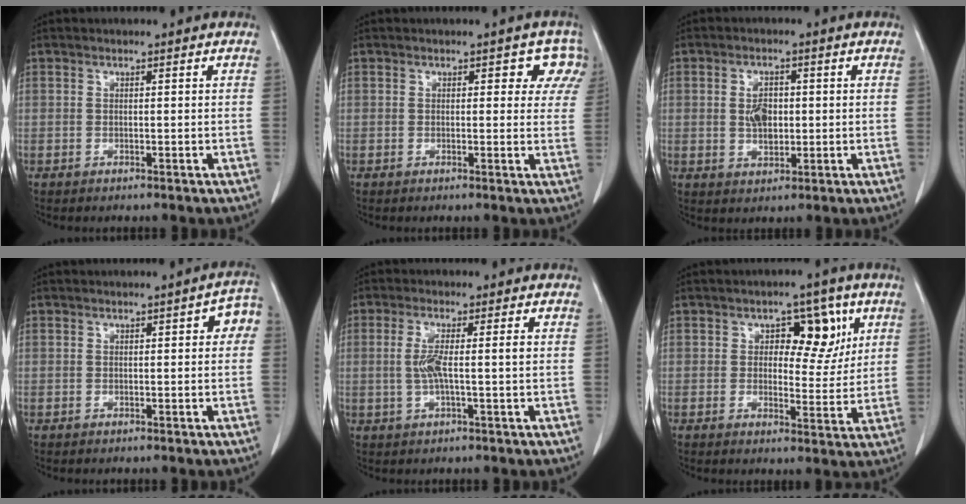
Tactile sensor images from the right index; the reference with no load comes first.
{"total": 4.0, "force": [2.1, 2.6, 2.1], "torque": [0.004, 0.003, 0.008]}
{"total": 4.4, "force": [0.2, 2.5, 3.6], "torque": [-0.068, 0.004, 0.009]}
{"total": 3.3, "force": [0.6, 1.4, 2.9], "torque": [-0.028, 0.018, 0.002]}
{"total": 4.6, "force": [0.0, 0.3, 4.5], "torque": [-0.093, 0.002, 0.000]}
{"total": 7.2, "force": [2.8, 4.1, 5.3], "torque": [-0.057, 0.010, 0.038]}